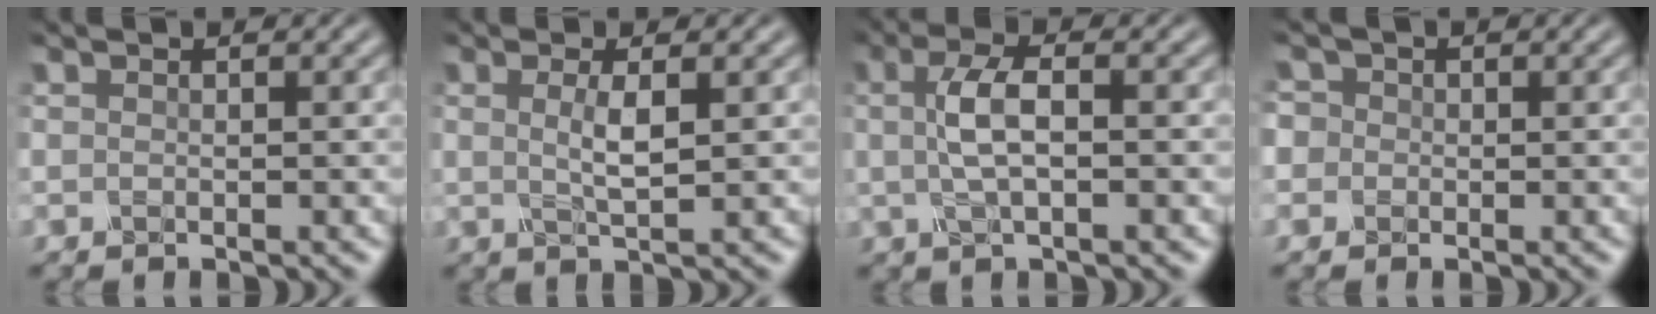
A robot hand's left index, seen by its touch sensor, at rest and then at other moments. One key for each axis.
{"total": 2.3, "fx": 0.5, "fy": 0.5, "fz": 2.2, "tx": -0.044, "ty": -0.001, "tz": 0.011}
{"total": 3.7, "fx": 0.3, "fy": 1.3, "fz": 3.5, "tx": -0.075, "ty": 0.005, "tz": 0.003}
{"total": 2.9, "fx": 0.6, "fy": 2.6, "fz": 1.0, "tx": 0.001, "ty": 0.020, "tz": -0.018}